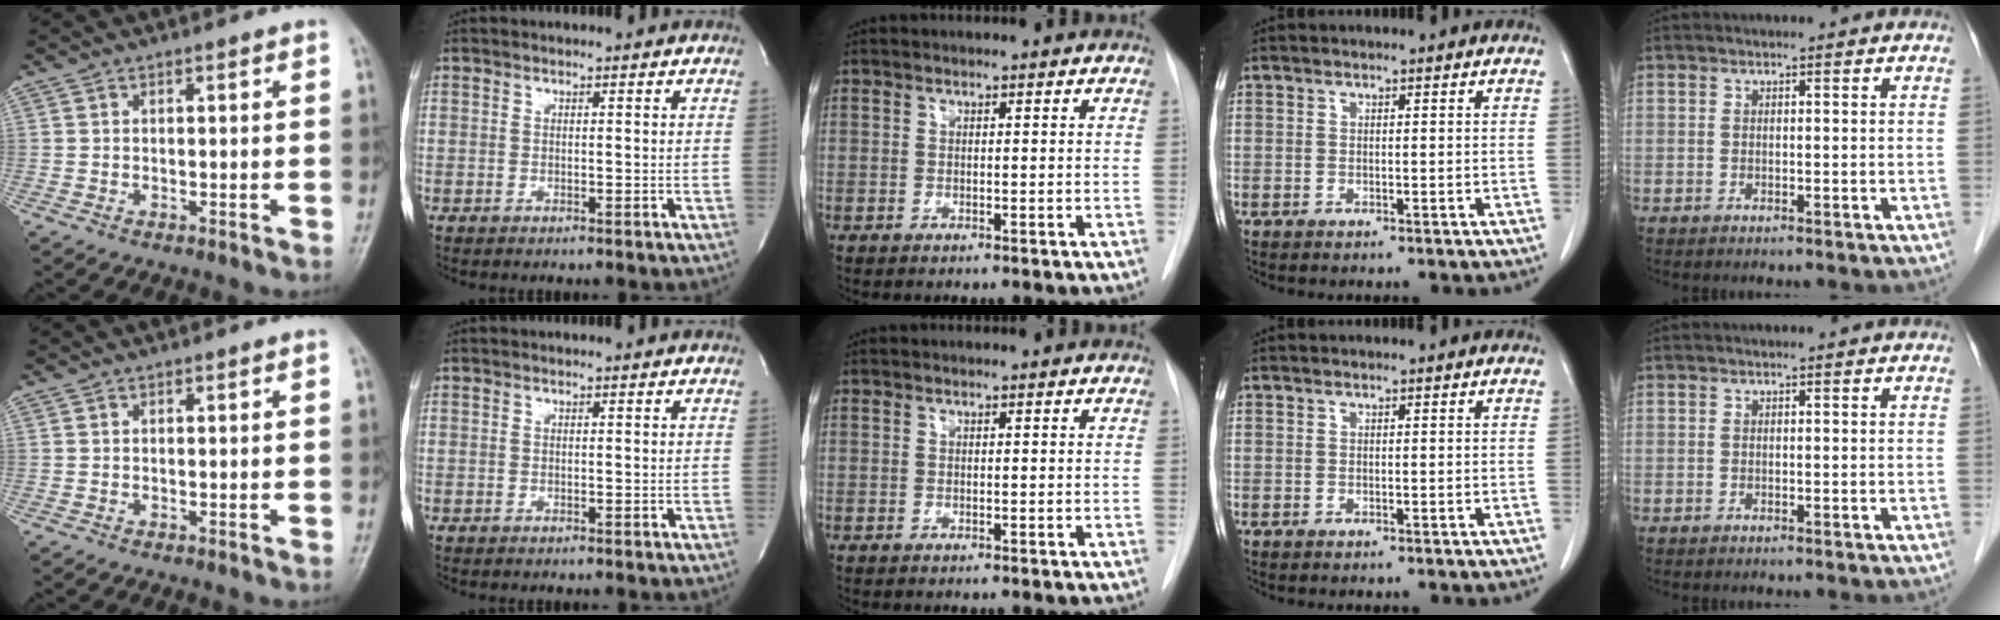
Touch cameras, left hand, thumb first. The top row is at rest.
{}